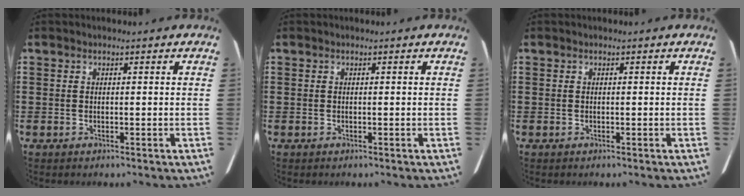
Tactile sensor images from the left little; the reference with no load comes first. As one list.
[{"total": 0.0}, {"total": 0.0}]